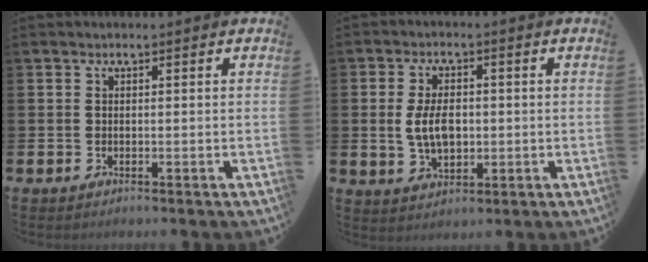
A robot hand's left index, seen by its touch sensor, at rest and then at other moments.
{"total": 5.3, "force": [0.2, 3.2, 4.3], "torque": [-0.077, 0.001, -0.002]}